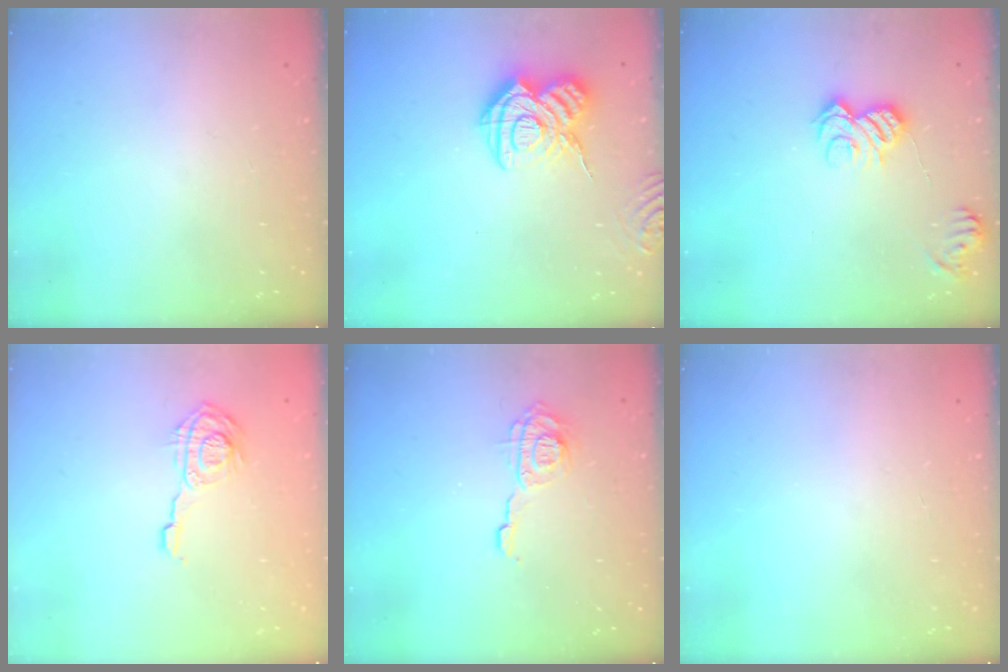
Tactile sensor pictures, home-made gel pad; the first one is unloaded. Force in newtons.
{"total": 14.5, "press": 14.4, "slide": 1.4}
{"total": 8.6, "press": 8.6, "slide": 0.0}
{"total": 9.7, "press": 9.7, "slide": 0.5}
{"total": 9.5, "press": 9.4, "slide": 0.6}
{"total": 0.0}